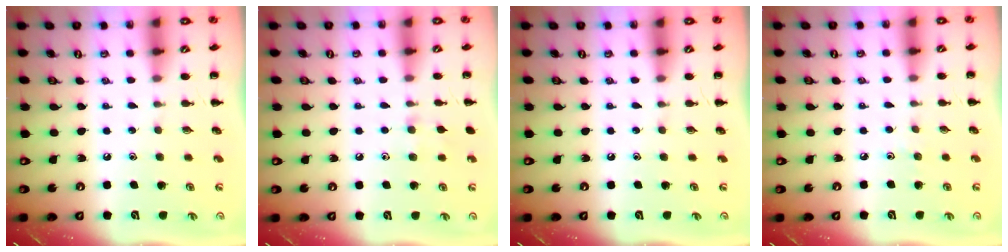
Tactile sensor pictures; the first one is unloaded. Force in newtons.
{"total": 5.7, "press": 5.4, "slide": 1.9}
{"total": 0.0}
{"total": 2.4, "press": 2.2, "slide": 1.0}